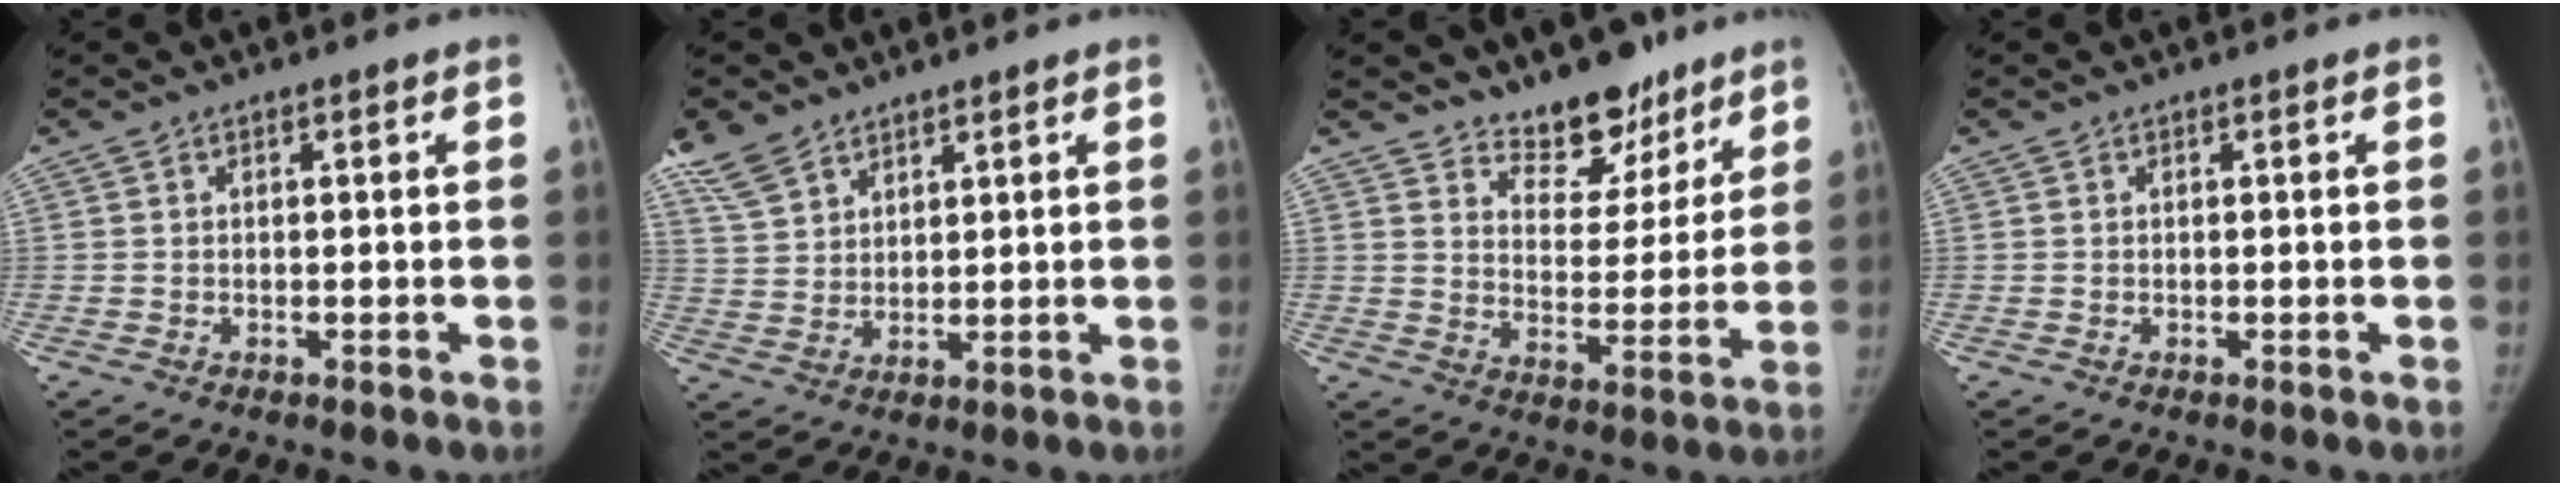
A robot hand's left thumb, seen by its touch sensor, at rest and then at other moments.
{"total": 6.8, "force": [5.3, 3.5, 2.4], "torque": [-0.041, -0.014, 0.115]}
{"total": 11.1, "force": [9.1, 5.2, 3.6], "torque": [-0.010, -0.067, 0.149]}
{"total": 0.0}